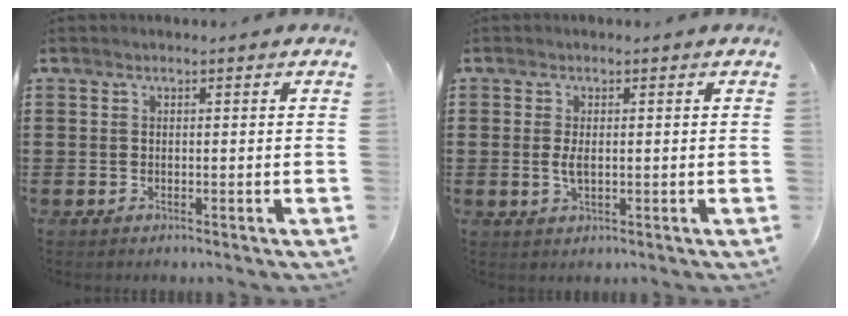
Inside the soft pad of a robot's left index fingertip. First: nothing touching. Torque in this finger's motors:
{"motor_torque": [0.52, 0.41, 0.40, 0.07]}